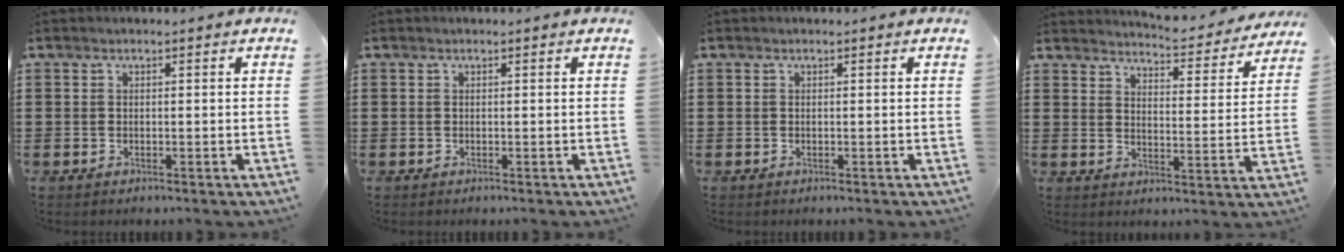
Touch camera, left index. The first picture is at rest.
{"total": 0.0}
{"total": 0.0}
{"total": 4.7, "force": [4.6, -0.2, 0.9], "torque": [-0.025, -0.041, 0.073]}